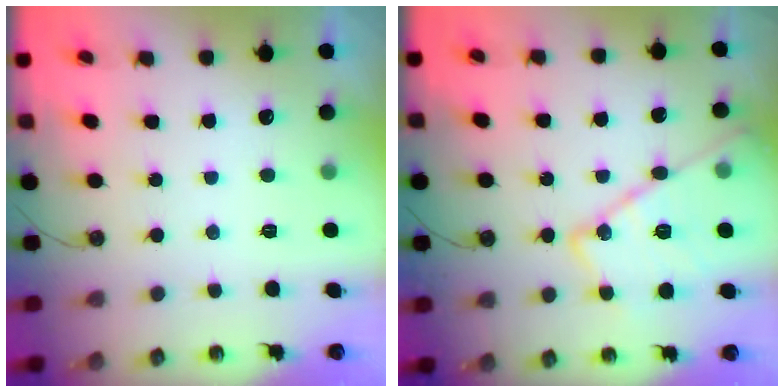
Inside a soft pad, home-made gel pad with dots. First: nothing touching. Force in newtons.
{"total": 18.2, "press": 18.2, "slide": 1.5}